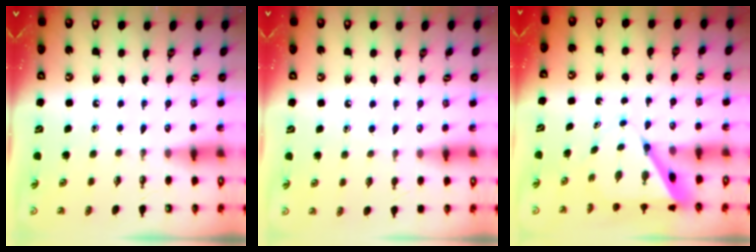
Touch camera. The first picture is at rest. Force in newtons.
{"total": 4.8, "press": 4.8, "slide": 0.6}
{"total": 7.4, "press": 7.4, "slide": 0.7}